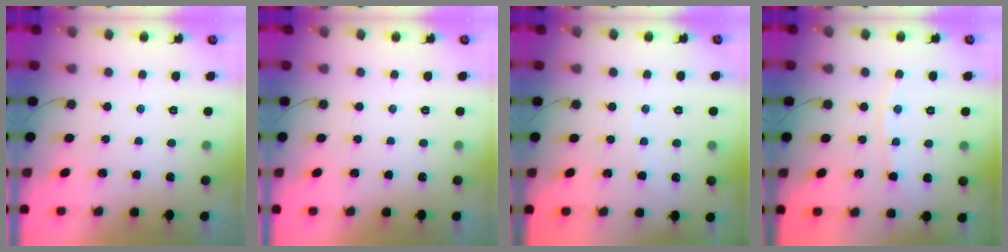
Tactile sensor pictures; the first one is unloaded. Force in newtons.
{"total": 0.0}
{"total": 2.0, "press": 2.0, "slide": 0.2}
{"total": 5.4, "press": 5.4, "slide": 0.6}